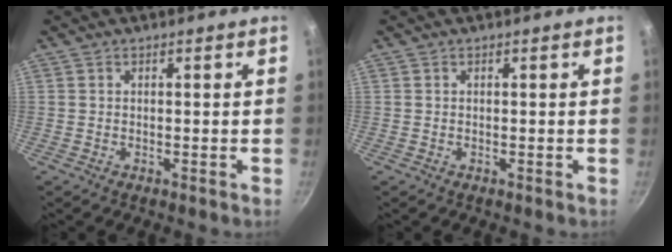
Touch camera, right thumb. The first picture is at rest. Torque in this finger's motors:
{"motor_torque": [-0.45, -0.45, 0.11, 0.06, 0.02]}